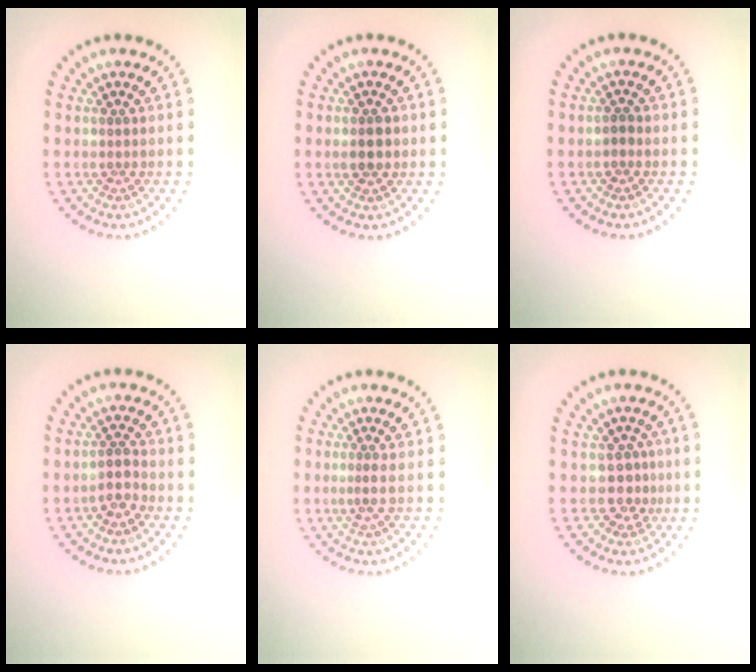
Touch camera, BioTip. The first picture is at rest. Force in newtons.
{"total": 1.7, "press": 1.7, "slide": 0.1}
{"total": 0.7, "press": 0.7, "slide": 0.2}
{"total": 1.8, "press": 1.4, "slide": 1.1}
{"total": 1.0, "press": 0.4, "slide": 1.0}
{"total": 2.0, "press": 1.6, "slide": 1.3}